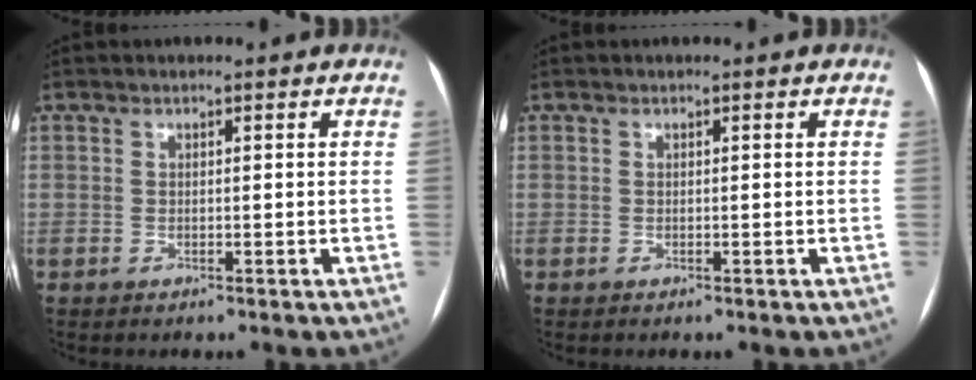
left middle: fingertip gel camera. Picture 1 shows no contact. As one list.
[{"total": 0.0}]